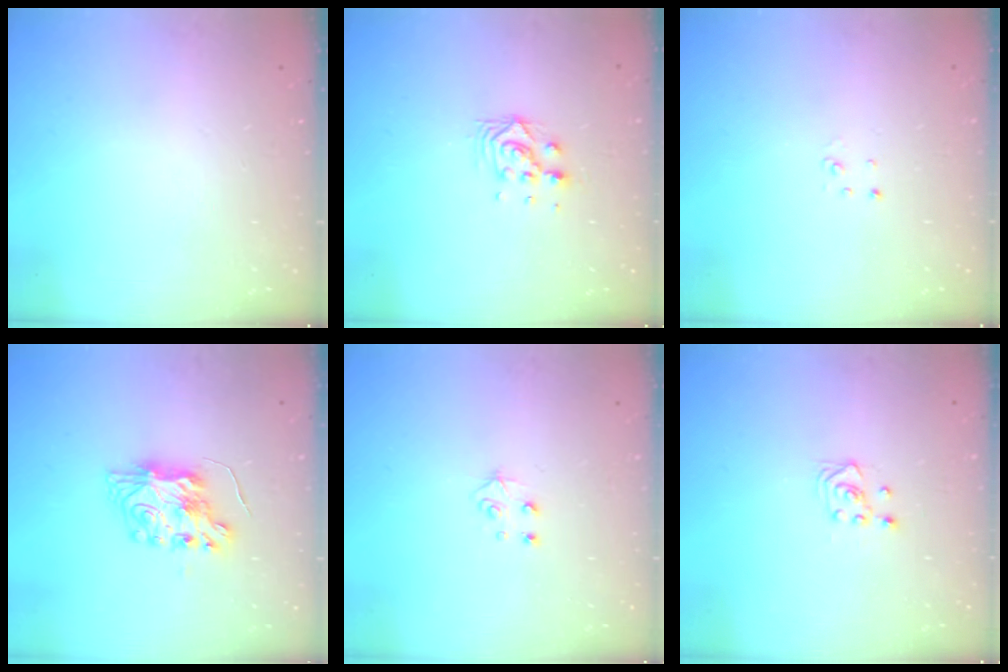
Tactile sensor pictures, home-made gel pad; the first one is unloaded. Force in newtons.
{"total": 7.0, "press": 7.0, "slide": 0.5}
{"total": 2.0, "press": 2.0, "slide": 0.2}
{"total": 9.1, "press": 9.0, "slide": 0.8}
{"total": 4.8, "press": 4.8, "slide": 0.4}
{"total": 3.0, "press": 2.6, "slide": 1.5}